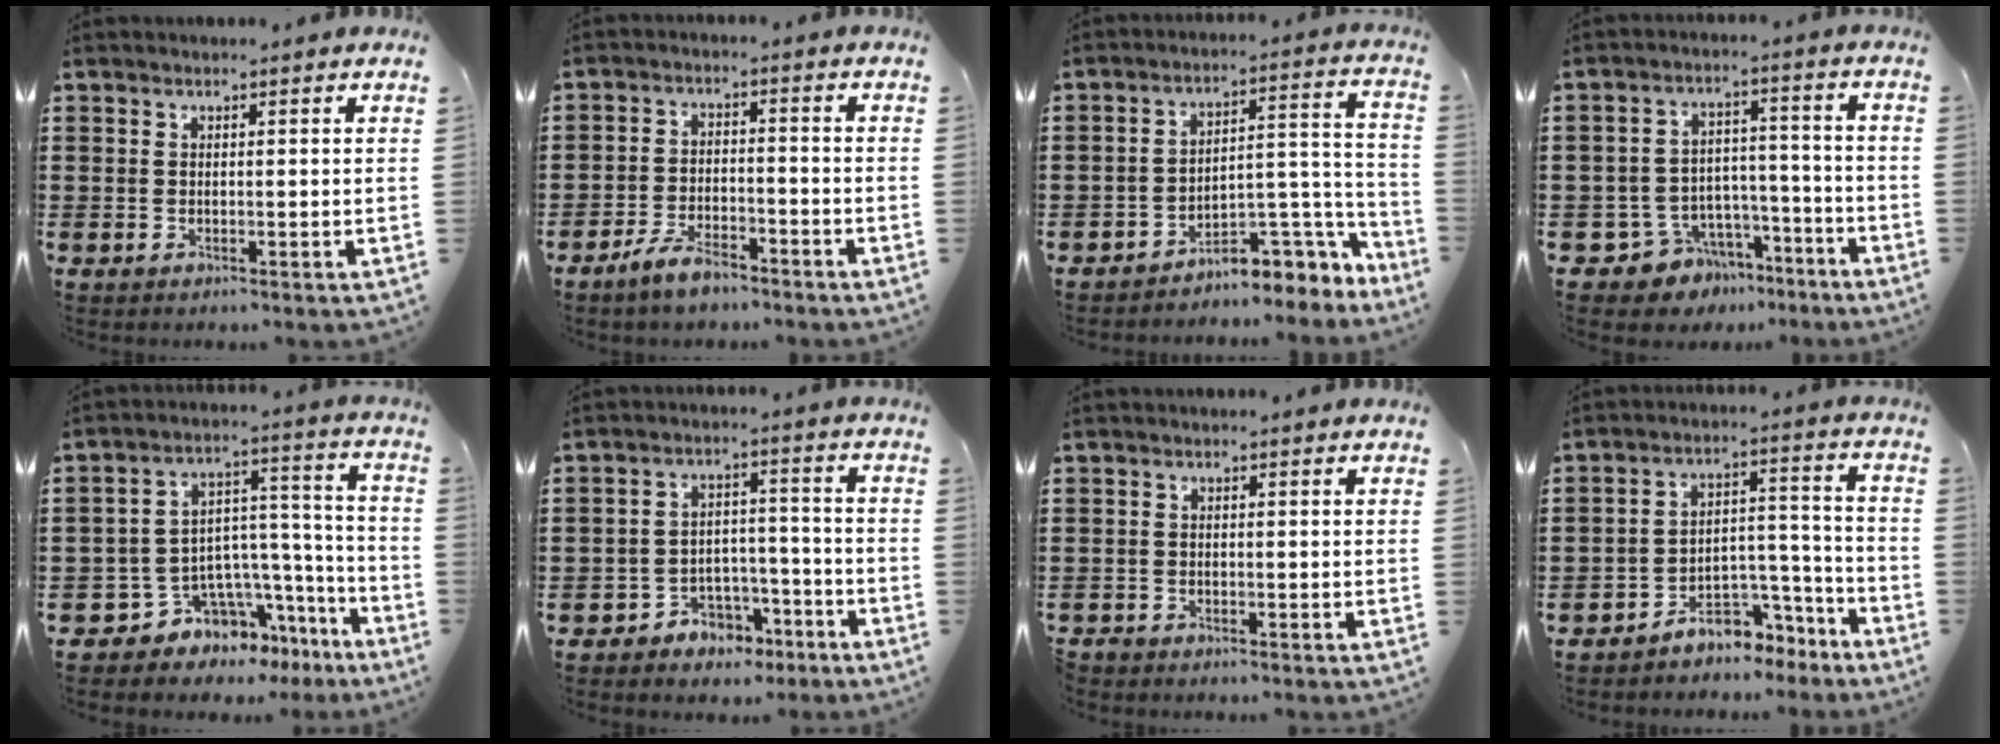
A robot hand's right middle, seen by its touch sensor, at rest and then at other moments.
{"total": 4.9, "force": [-4.1, 1.3, 2.4], "torque": [-0.053, 0.004, -0.079]}
{"total": 5.3, "force": [-4.4, 2.0, 2.0], "torque": [-0.027, -0.006, -0.085]}
{"total": 6.4, "force": [-5.1, 3.8, 0.4], "torque": [-0.025, 0.022, -0.098]}
{"total": 6.9, "force": [-5.5, 3.9, 1.1], "torque": [-0.043, -0.011, -0.101]}
{"total": 4.5, "force": [-3.8, 2.4, 0.3], "torque": [-0.017, 0.013, -0.076]}
{"total": 0.9, "force": [-0.9, 0.2, -0.1], "torque": [0.000, 0.003, -0.020]}
{"total": 5.2, "force": [-4.6, 2.2, 1.0], "torque": [-0.024, 0.010, -0.091]}